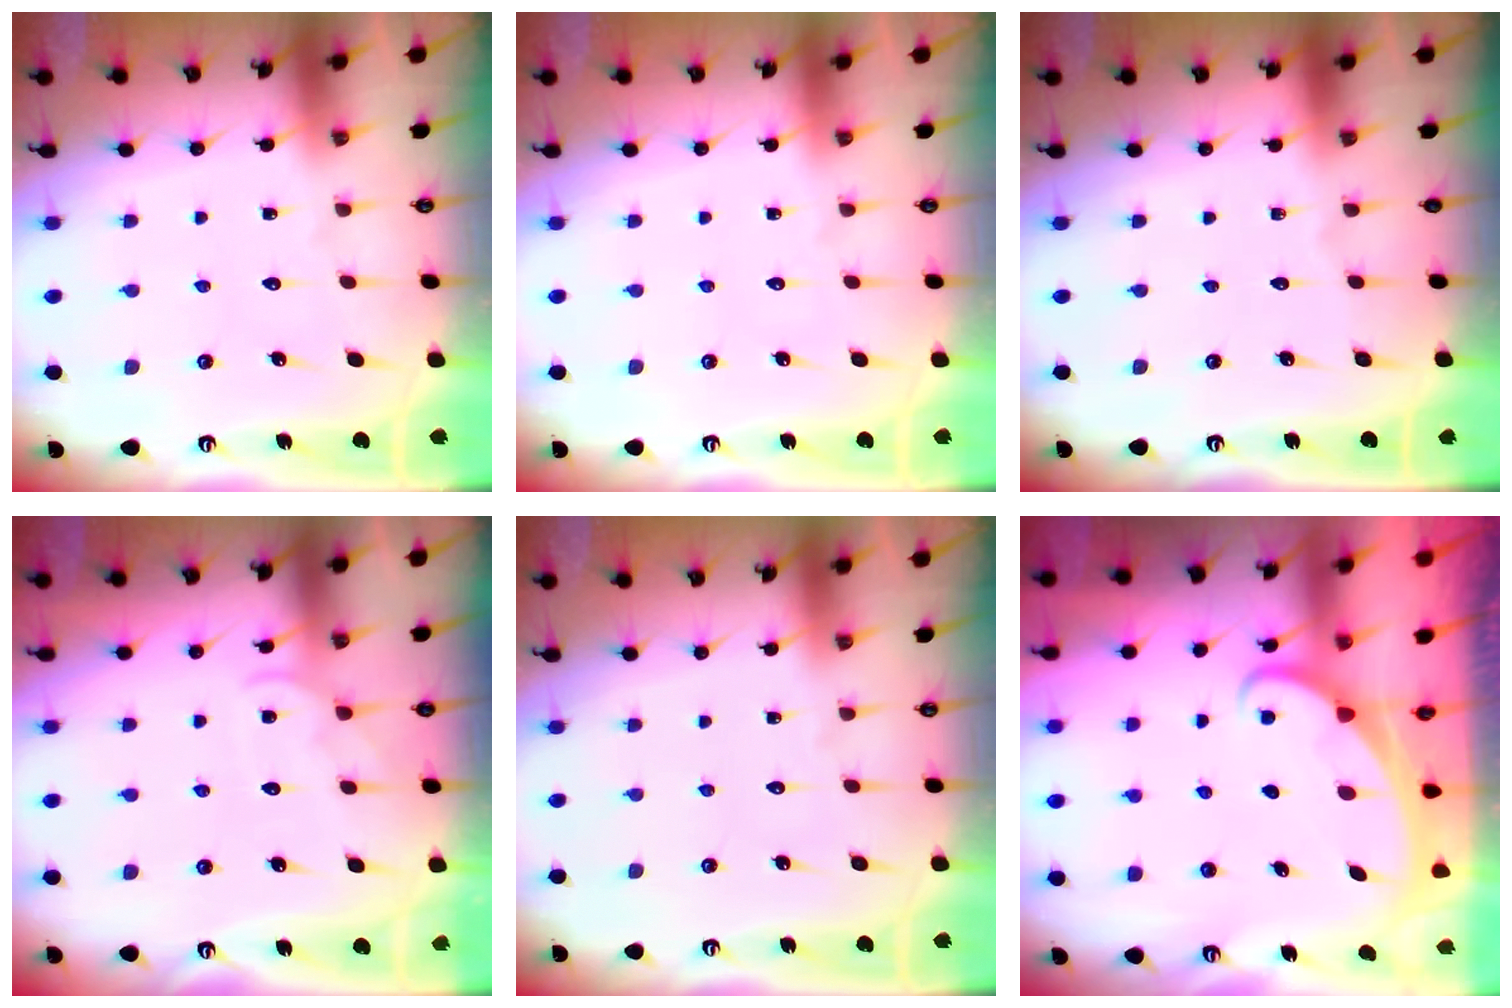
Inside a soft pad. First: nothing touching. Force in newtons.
{"total": 0.0}
{"total": 0.0}
{"total": 4.7, "press": 4.7, "slide": 0.5}
{"total": 0.0}
{"total": 1.5, "press": 1.5, "slide": 0.1}